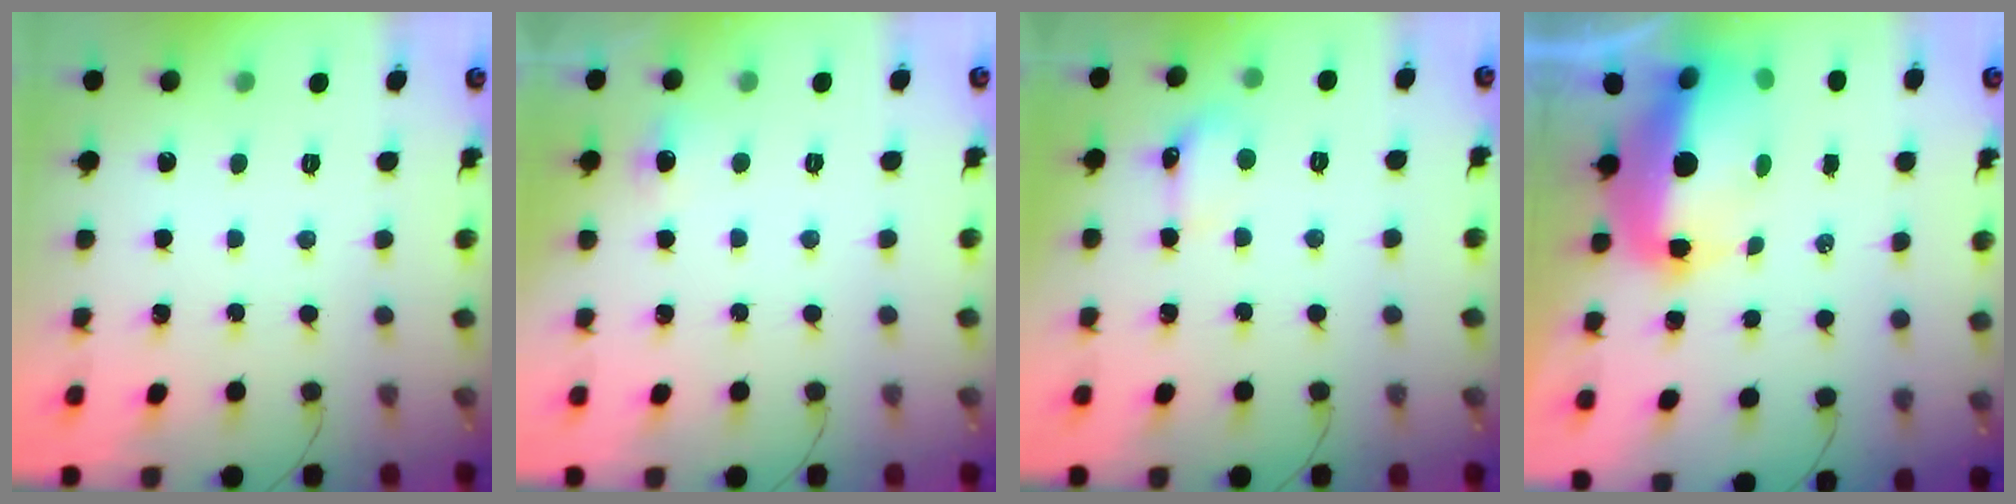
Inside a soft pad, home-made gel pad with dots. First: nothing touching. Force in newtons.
{"total": 4.3, "press": 3.9, "slide": 1.7}
{"total": 5.6, "press": 5.4, "slide": 1.6}
{"total": 19.3, "press": 15.5, "slide": 11.4}